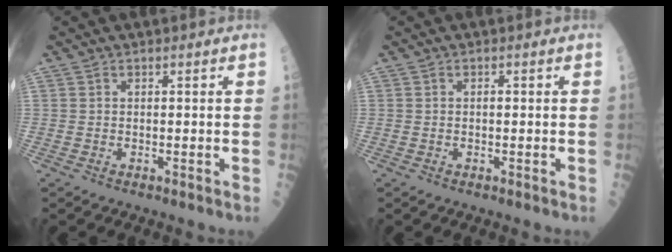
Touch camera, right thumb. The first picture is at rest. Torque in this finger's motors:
{"motor_torque": [0.45, 0.28, 0.25, 0.27, 0.01]}